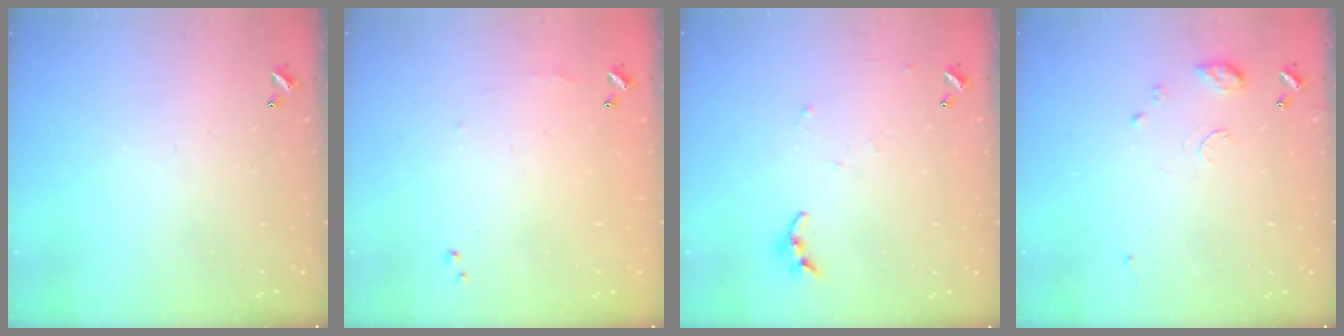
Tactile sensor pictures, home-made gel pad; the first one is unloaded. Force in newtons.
{"total": 5.2, "press": 5.1, "slide": 0.6}
{"total": 4.1, "press": 4.1, "slide": 0.4}
{"total": 7.9, "press": 7.8, "slide": 0.8}